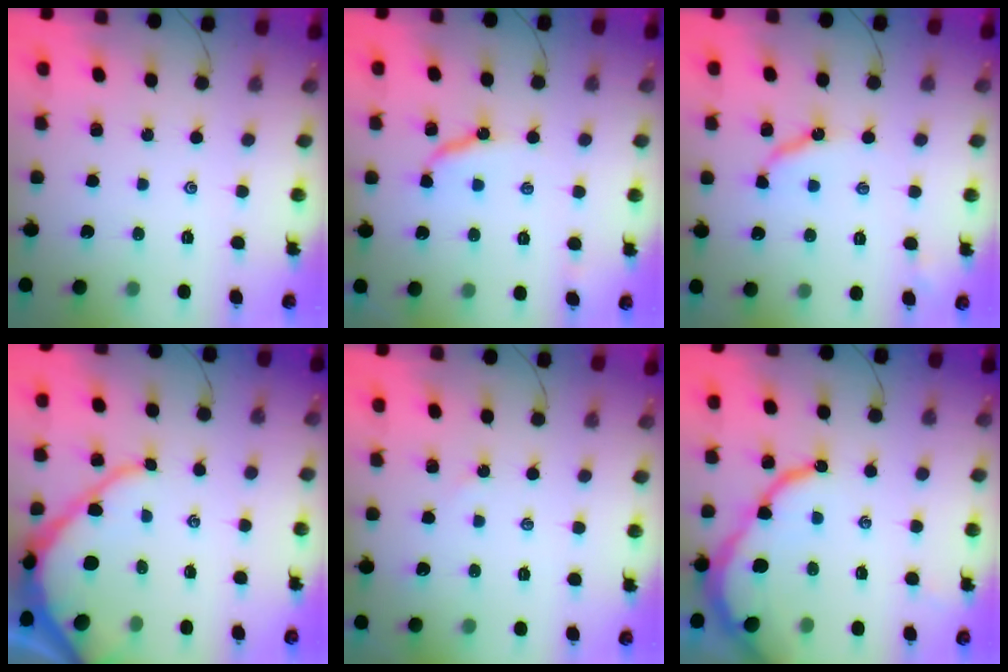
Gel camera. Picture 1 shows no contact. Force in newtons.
{"total": 8.2, "press": 8.2, "slide": 0.8}
{"total": 6.7, "press": 6.7, "slide": 0.5}
{"total": 10.6, "press": 10.6, "slide": 0.9}
{"total": 3.0, "press": 2.9, "slide": 0.3}
{"total": 11.4, "press": 11.3, "slide": 1.3}